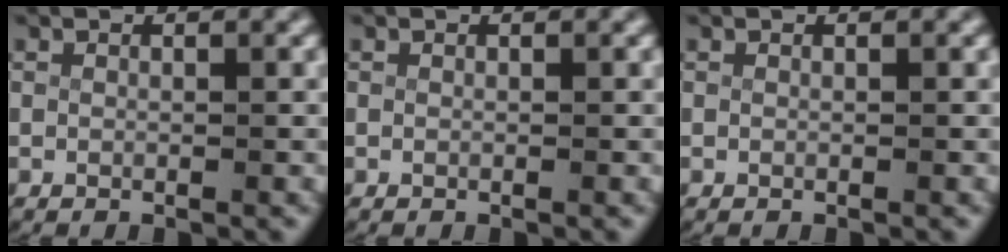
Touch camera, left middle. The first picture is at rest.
{"total": 0.0}
{"total": 0.0}